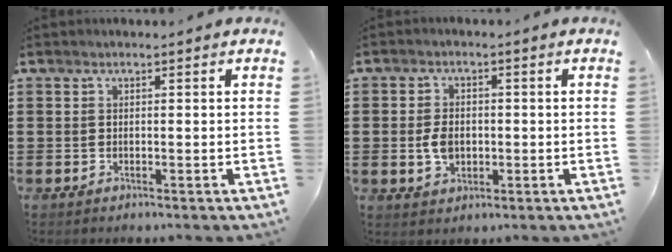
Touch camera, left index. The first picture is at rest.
{"total": 4.0, "force": [-0.3, 2.7, 3.0], "torque": [-0.059, -0.001, -0.008]}